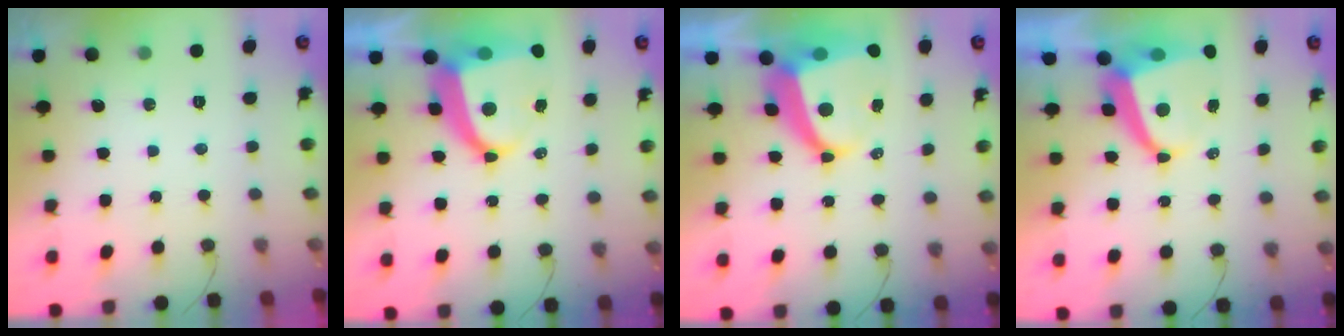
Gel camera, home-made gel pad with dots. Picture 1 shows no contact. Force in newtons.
{"total": 12.7, "press": 12.6, "slide": 1.6}
{"total": 10.3, "press": 10.3, "slide": 1.2}
{"total": 6.8, "press": 6.8, "slide": 1.0}